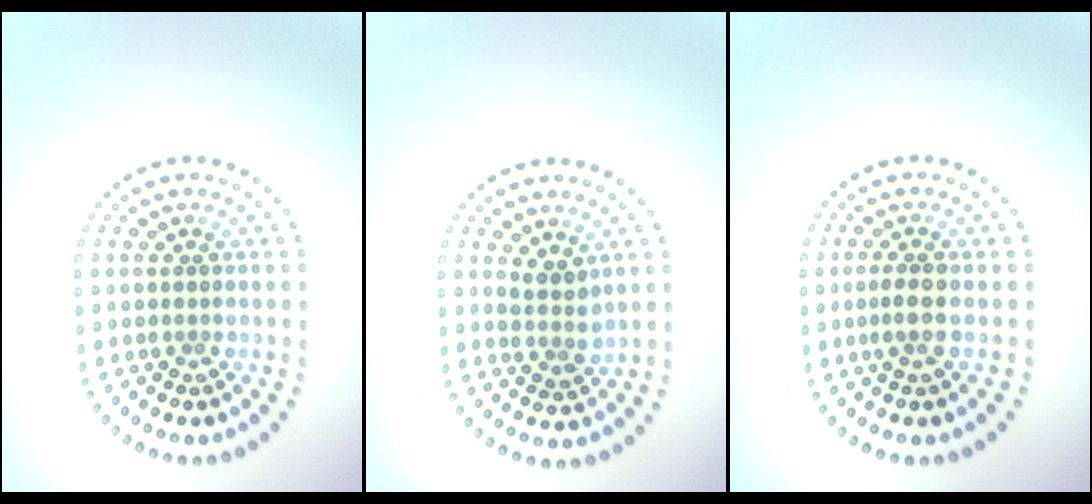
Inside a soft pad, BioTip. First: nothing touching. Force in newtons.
{"total": 1.9, "press": 1.6, "slide": 1.1}
{"total": 1.6, "press": 1.4, "slide": 0.8}